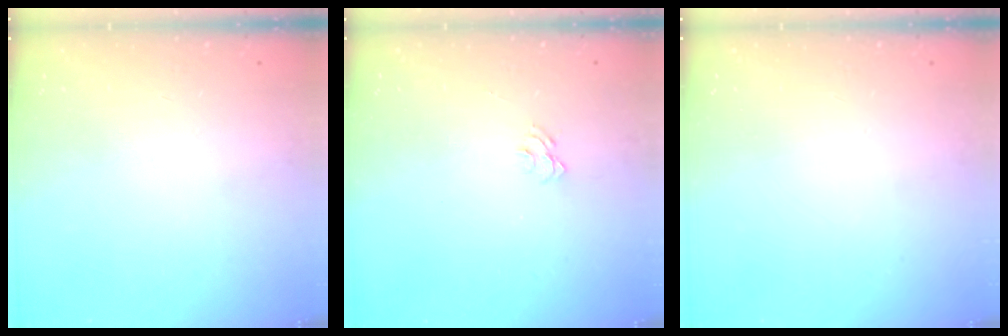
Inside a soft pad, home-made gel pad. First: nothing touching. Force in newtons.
{"total": 4.1, "press": 4.0, "slide": 0.3}
{"total": 0.0}